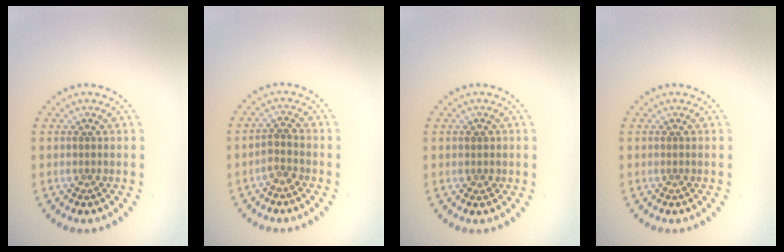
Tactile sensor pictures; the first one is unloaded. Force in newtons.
{"total": 1.6, "press": 1.2, "slide": 1.1}
{"total": 0.9, "press": 0.9, "slide": 0.3}
{"total": 0.0}